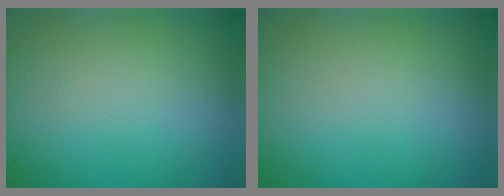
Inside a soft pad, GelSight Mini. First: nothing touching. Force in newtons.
{"total": 0.0}